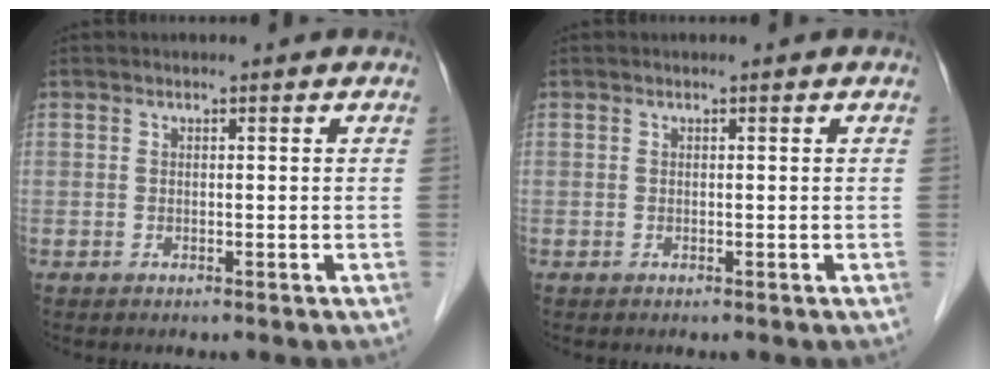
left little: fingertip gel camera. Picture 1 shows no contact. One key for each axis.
{"total": 0.0}